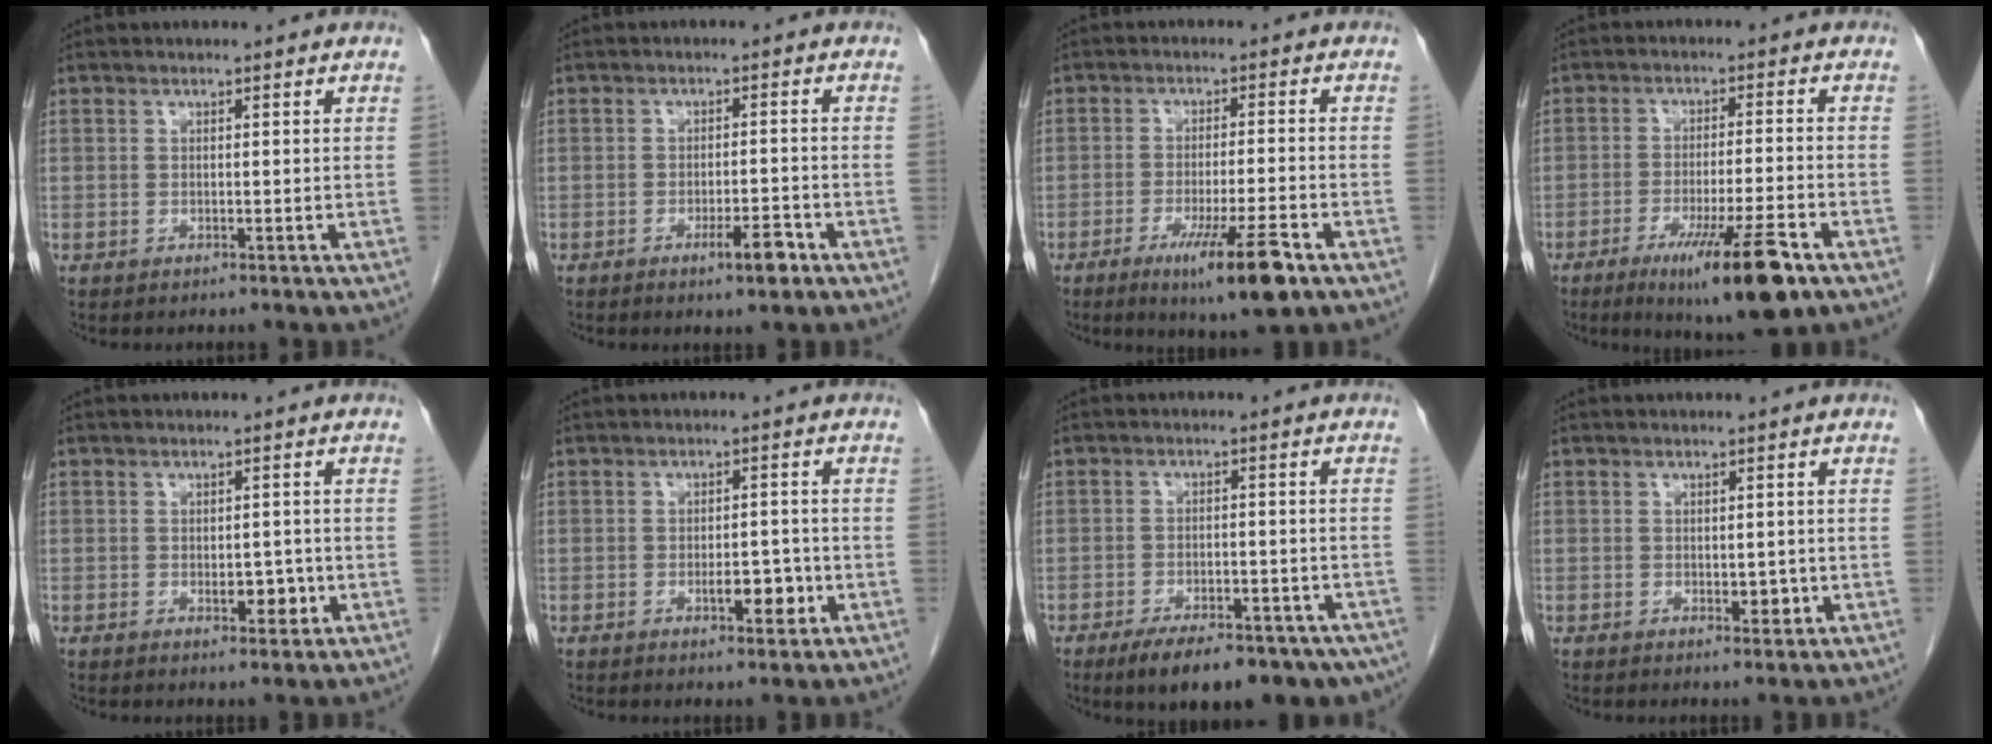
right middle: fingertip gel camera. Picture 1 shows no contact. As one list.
[{"total": 3.9, "force": [-2.2, 0.6, 3.1], "torque": [-0.048, -0.002, -0.033]}, {"total": 9.4, "force": [-5.2, 0.1, 7.8], "torque": [-0.129, -0.023, -0.081]}, {"total": 11.8, "force": [-6.7, 0.5, 9.7], "torque": [-0.156, -0.028, -0.103]}, {"total": 3.0, "force": [-0.8, 1.5, 2.5], "torque": [-0.029, 0.001, -0.006]}, {"total": 4.2, "force": [-1.5, 1.5, 3.6], "torque": [-0.050, 0.002, -0.015]}, {"total": 15.4, "force": [-10.8, 6.4, 8.9], "torque": [-0.103, -0.003, -0.144]}, {"total": 2.0, "force": [-0.4, 1.1, 1.6], "torque": [-0.018, -0.001, 0.000]}]